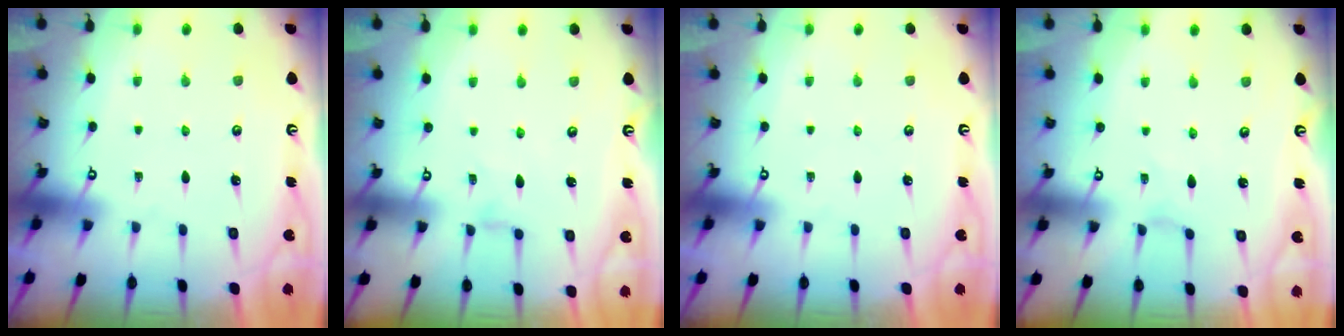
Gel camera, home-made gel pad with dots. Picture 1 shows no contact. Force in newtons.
{"total": 0.8, "press": 0.7, "slide": 0.4}
{"total": 0.0}
{"total": 0.0}